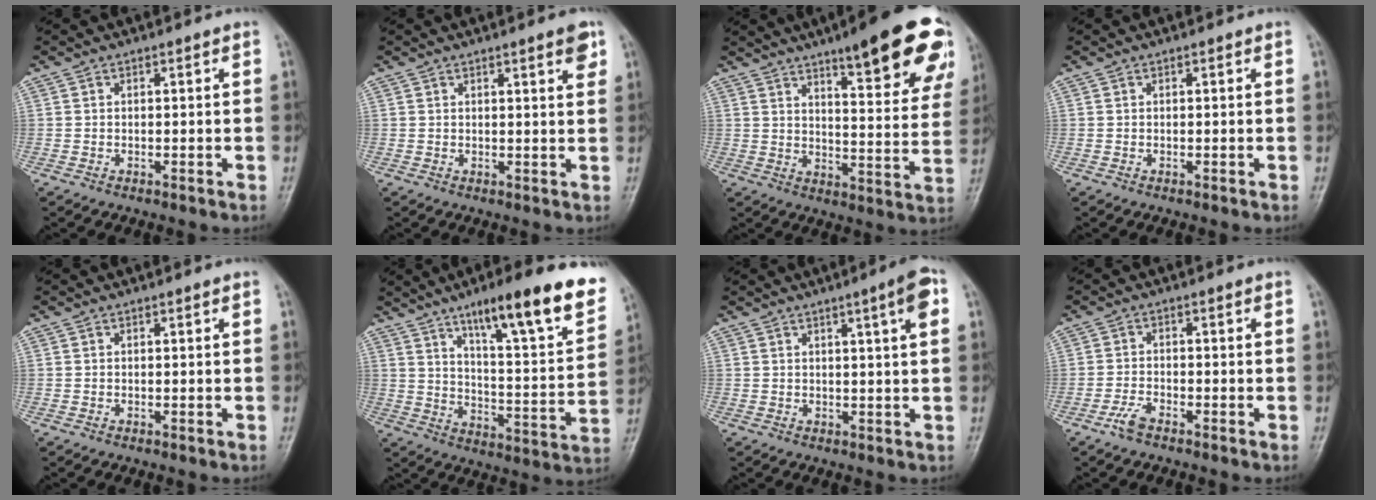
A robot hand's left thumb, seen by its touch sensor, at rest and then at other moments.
{"total": 3.3, "force": [2.0, 0.5, 2.6], "torque": [-0.028, -0.010, 0.024]}
{"total": 21.6, "force": [13.3, 5.0, 16.3], "torque": [-0.182, -0.053, 0.173]}
{"total": 0.0}
{"total": 0.0}
{"total": 21.5, "force": [13.3, 4.1, 16.4], "torque": [-0.210, -0.051, 0.203]}
{"total": 6.2, "force": [2.5, 0.2, 5.6], "torque": [-0.082, -0.002, 0.034]}
{"total": 2.7, "force": [-2.1, 0.8, 1.6], "torque": [-0.041, 0.010, -0.043]}